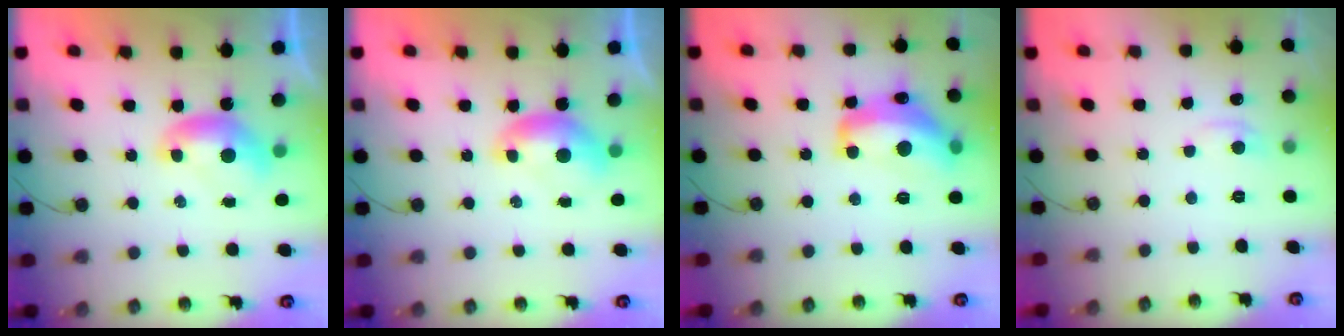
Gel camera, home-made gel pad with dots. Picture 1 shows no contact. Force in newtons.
{"total": 0.0}
{"total": 11.7, "press": 11.7, "slide": 0.8}
{"total": 1.0, "press": 0.8, "slide": 0.6}